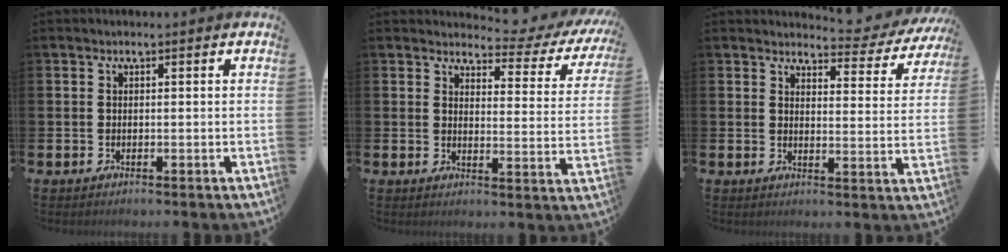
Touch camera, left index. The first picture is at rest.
{"total": 3.4, "force": [2.8, 1.5, 1.1], "torque": [-0.023, -0.027, 0.038]}
{"total": 3.5, "force": [3.2, 1.2, 0.7], "torque": [-0.012, -0.029, 0.048]}